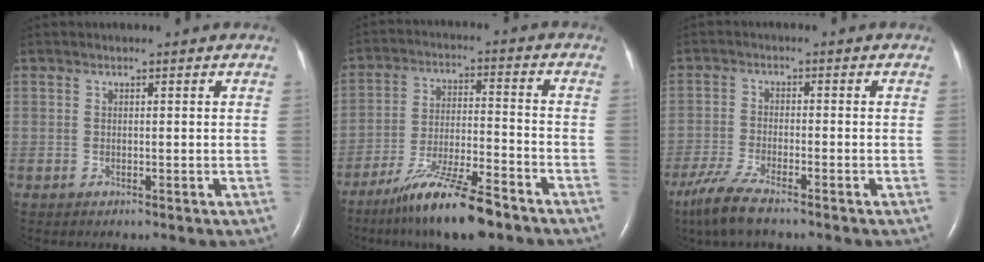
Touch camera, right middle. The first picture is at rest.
{"total": 12.6, "force": [-9.3, 1.2, 8.4], "torque": [-0.157, -0.023, -0.162]}
{"total": 6.4, "force": [-4.8, 0.7, 4.2], "torque": [-0.094, -0.018, -0.090]}